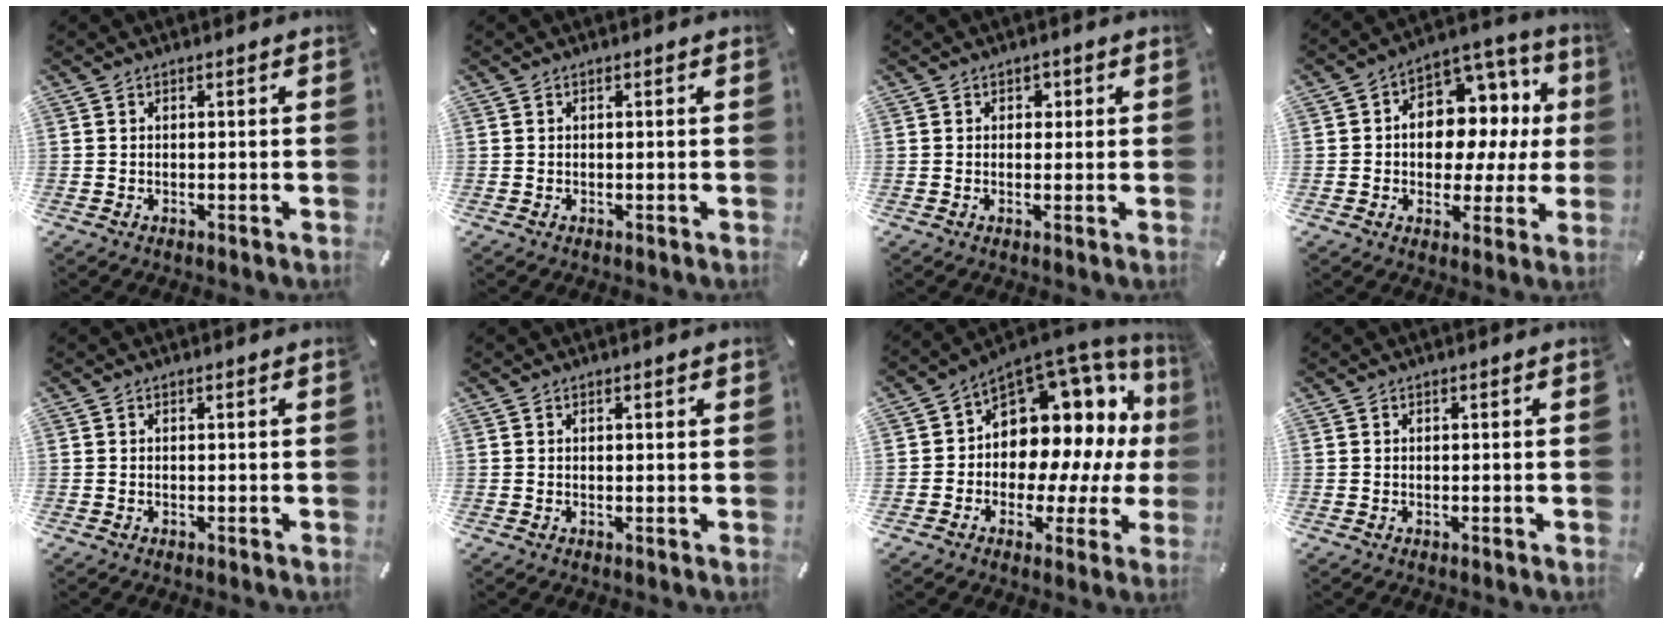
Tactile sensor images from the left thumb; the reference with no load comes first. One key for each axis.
{"total": 0.0}
{"total": 1.4, "fx": 0.4, "fy": 1.3, "fz": 0.4, "tx": 0.006, "ty": 0.000, "tz": 0.001}
{"total": 13.0, "fx": 1.6, "fy": 10.0, "fz": 8.0, "tx": -0.106, "ty": -0.016, "tz": 0.036}
{"total": 0.0}
{"total": 0.5, "fx": 0.3, "fy": 0.3, "fz": 0.3, "tx": -0.005, "ty": 0.001, "tz": 0.006}
{"total": 12.5, "fx": 4.1, "fy": 9.5, "fz": 7.1, "tx": -0.097, "ty": -0.068, "tz": 0.068}
{"total": 0.0}